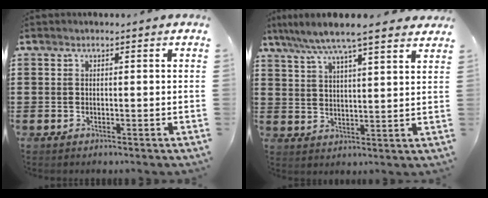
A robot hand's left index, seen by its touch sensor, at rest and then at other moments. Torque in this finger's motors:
{"motor_torque": [2.14, 0.00, 0.39, 0.21]}